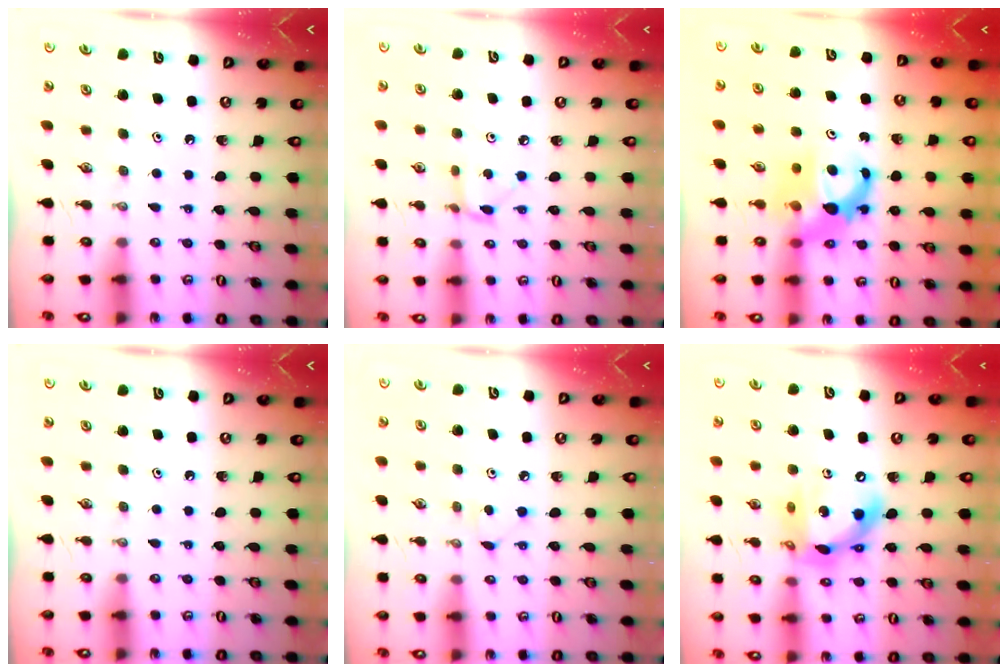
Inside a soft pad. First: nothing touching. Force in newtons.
{"total": 3.5, "press": 3.5, "slide": 0.4}
{"total": 7.1, "press": 7.1, "slide": 0.5}
{"total": 0.0}
{"total": 3.2, "press": 3.1, "slide": 0.4}
{"total": 13.6, "press": 13.5, "slide": 1.7}